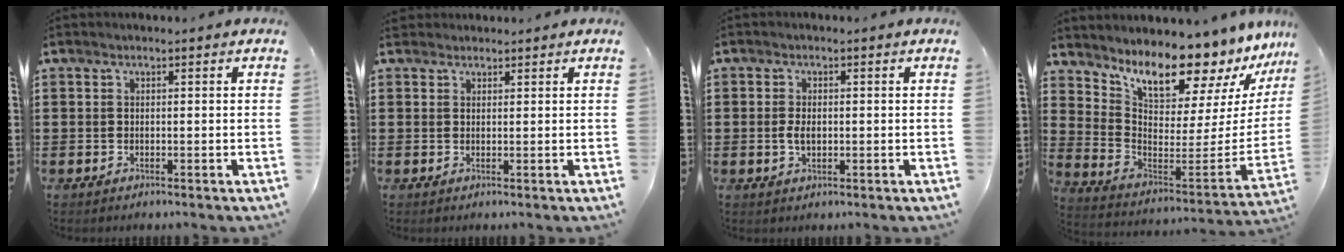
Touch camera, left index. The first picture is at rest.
{"total": 1.5, "force": [1.3, 0.7, 0.1], "torque": [-0.006, 0.005, 0.026]}
{"total": 2.5, "force": [-0.1, 1.3, 2.1], "torque": [-0.049, 0.001, -0.006]}
{"total": 10.9, "force": [9.6, 3.1, 4.1], "torque": [-0.091, -0.088, 0.162]}